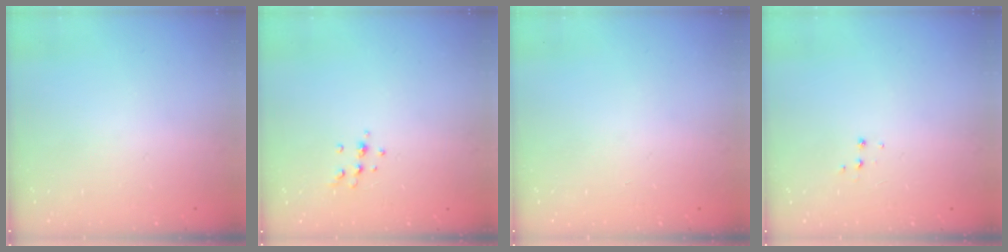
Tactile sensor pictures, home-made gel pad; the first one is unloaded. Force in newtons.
{"total": 5.1, "press": 4.9, "slide": 1.1}
{"total": 0.0}
{"total": 3.3, "press": 3.2, "slide": 0.4}